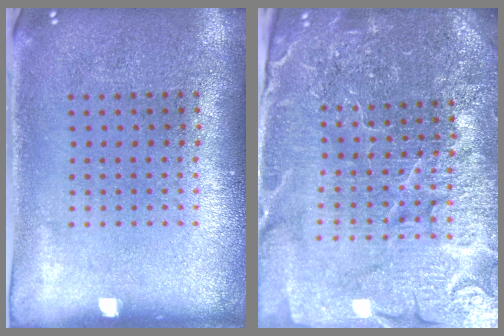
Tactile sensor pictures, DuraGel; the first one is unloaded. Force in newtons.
{"total": 5.6, "press": 5.1, "slide": 2.3}